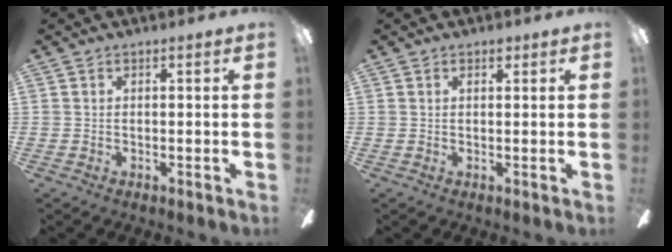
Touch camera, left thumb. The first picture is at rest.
{"total": 1.5, "force": [0.8, 0.8, 1.0], "torque": [-0.006, -0.004, 0.011]}